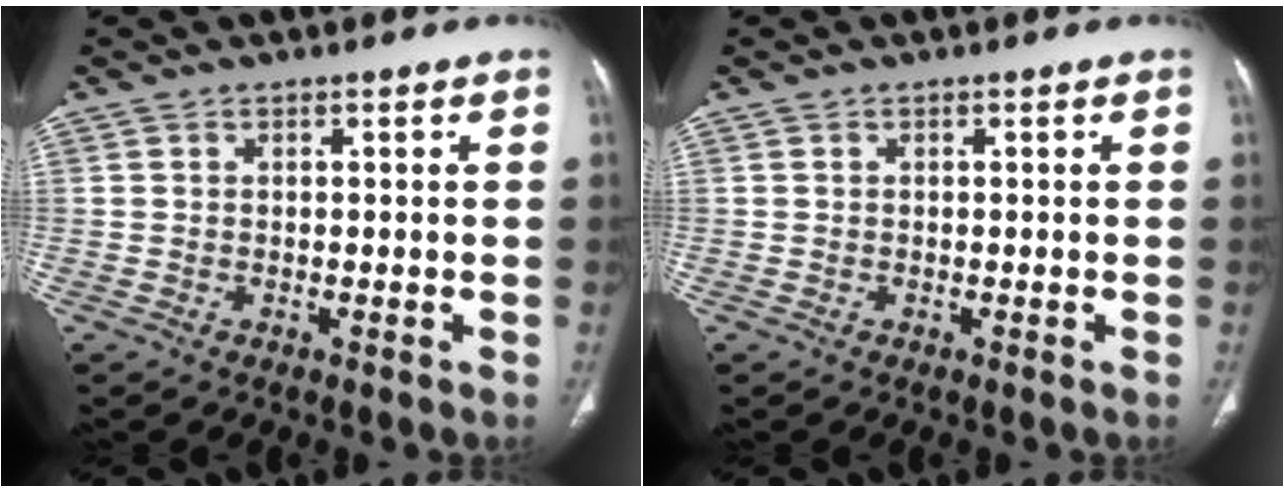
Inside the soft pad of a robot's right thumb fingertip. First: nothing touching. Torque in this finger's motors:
{"motor_torque": [0.08, 0.11, -0.08, 0.08, 0.04]}